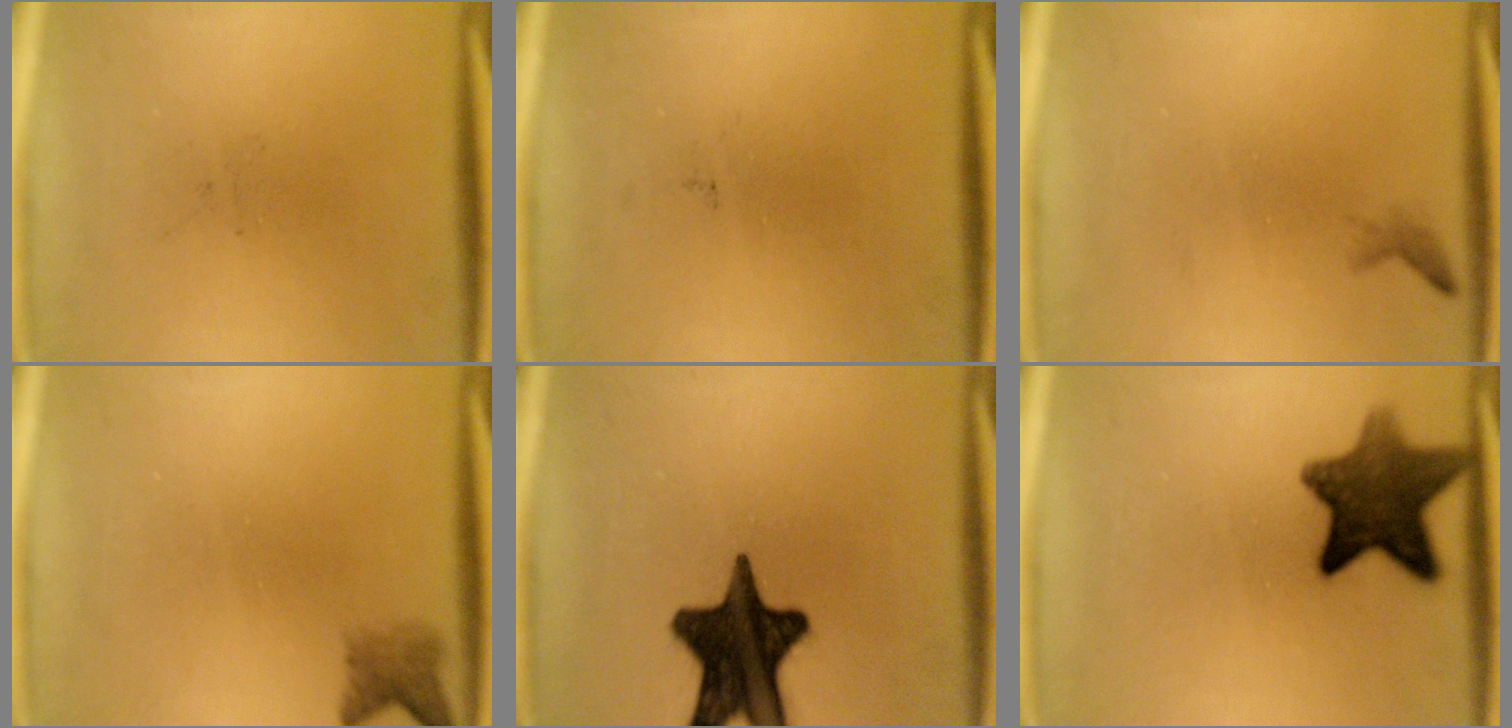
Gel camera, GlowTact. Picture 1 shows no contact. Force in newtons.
{"total": 0.0}
{"total": 0.7}
{"total": 2.3}
{"total": 17.1}
{"total": 11.1}